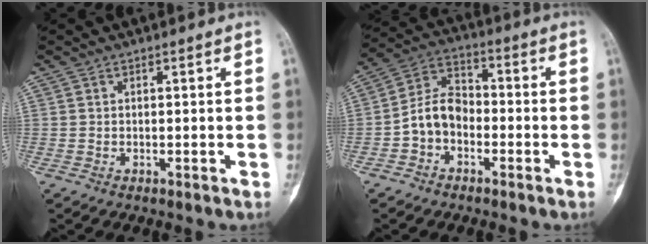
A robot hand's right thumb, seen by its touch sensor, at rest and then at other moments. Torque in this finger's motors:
{"motor_torque": [0.05, 0.03, 0.29, -0.25, 0.02]}